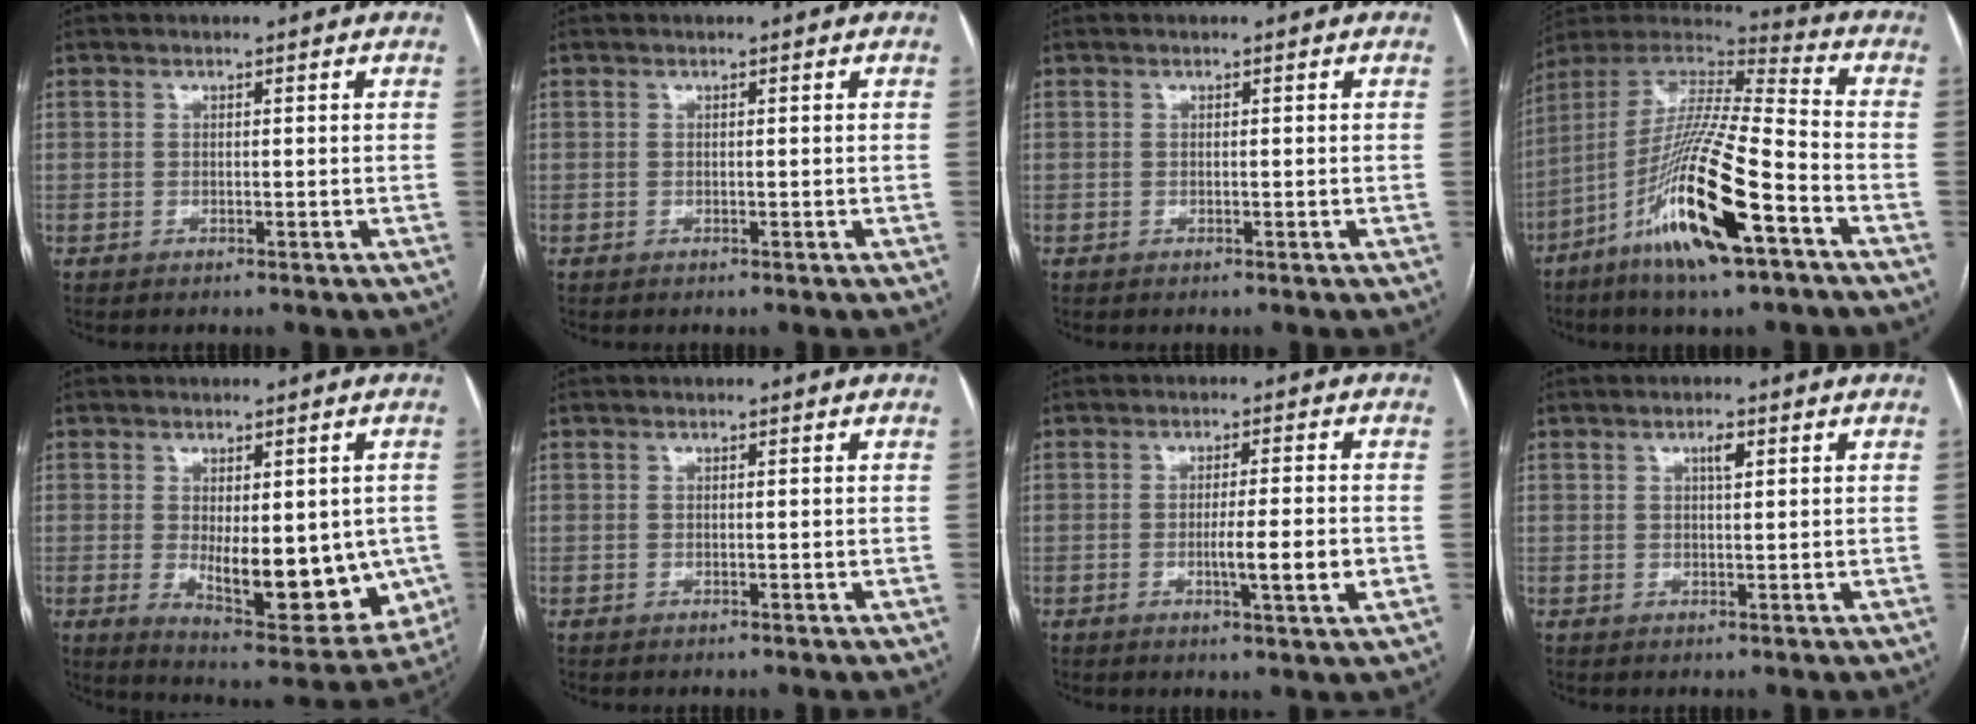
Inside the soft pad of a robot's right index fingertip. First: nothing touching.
{"total": 0.0}
{"total": 0.0}
{"total": 20.6, "force": [-9.5, 2.1, 18.2], "torque": [-0.379, -0.033, -0.176]}
{"total": 14.7, "force": [-2.1, 5.9, 13.3], "torque": [-0.163, -0.021, -0.011]}
{"total": 0.0}
{"total": 6.2, "force": [-1.5, -0.1, 6.0], "torque": [-0.096, -0.009, -0.022]}
{"total": 1.9, "force": [0.8, 0.5, 1.6], "torque": [-0.027, 0.002, 0.013]}